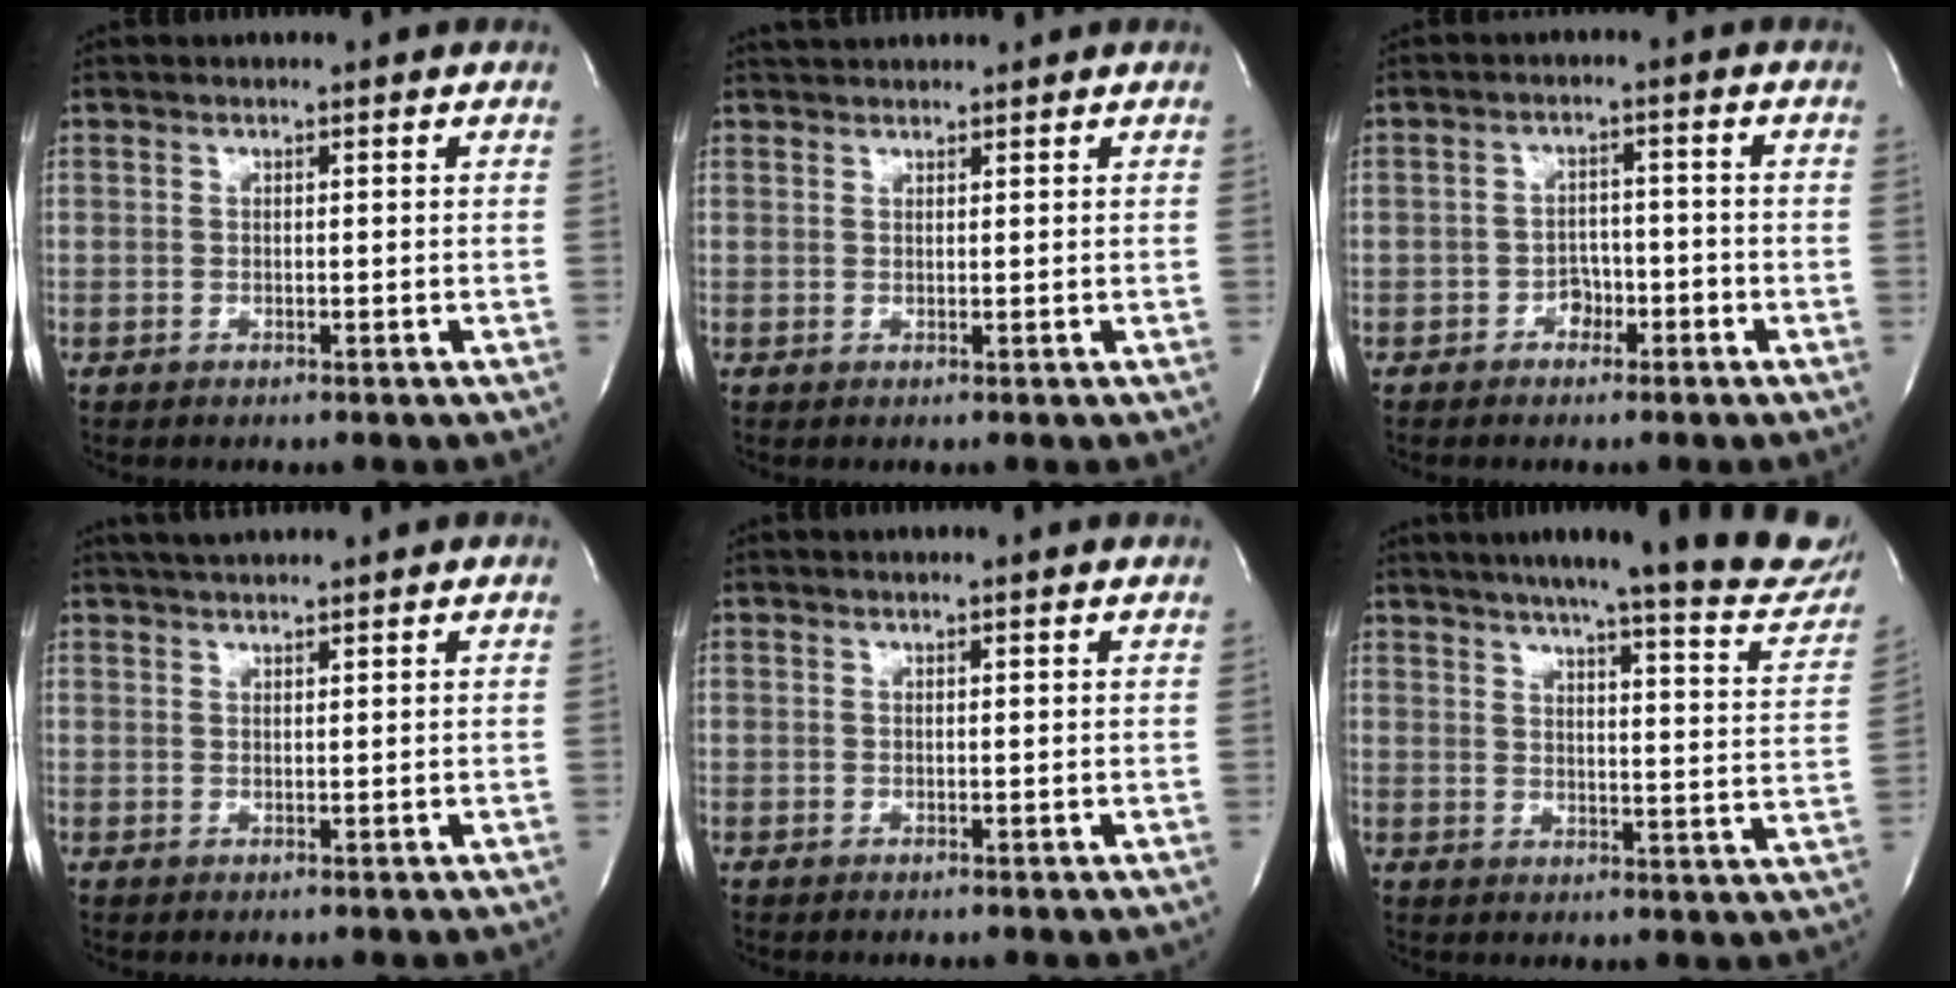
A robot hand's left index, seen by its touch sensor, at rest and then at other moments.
{"total": 2.5, "force": [2.5, 0.2, 0.6], "torque": [-0.009, 0.026, 0.043]}
{"total": 3.2, "force": [-2.2, 2.0, 1.3], "torque": [-0.011, 0.004, -0.036]}
{"total": 3.7, "force": [3.2, -0.3, 1.8], "torque": [-0.028, 0.021, 0.057]}
{"total": 0.5, "force": [0.3, -0.2, 0.3], "torque": [-0.012, 0.003, 0.006]}
{"total": 23.0, "force": [19.6, 2.0, 12.0], "torque": [-0.171, -0.045, 0.230]}